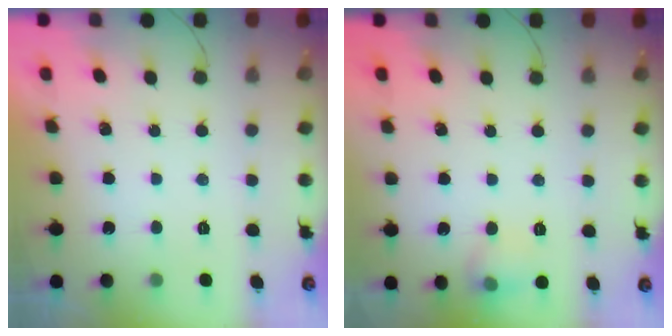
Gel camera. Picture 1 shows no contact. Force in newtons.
{"total": 6.5, "press": 6.4, "slide": 1.3}